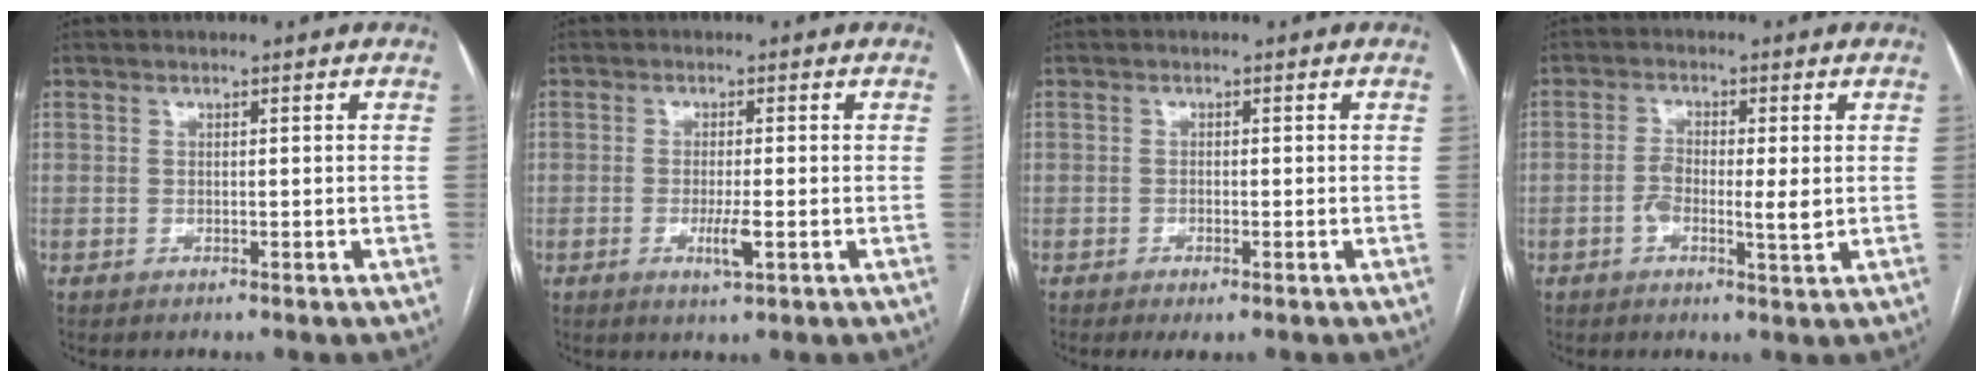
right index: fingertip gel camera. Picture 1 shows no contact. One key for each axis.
{"total": 3.3, "fx": -1.0, "fy": 0.4, "fz": 3.1, "tx": -0.059, "ty": -0.005, "tz": -0.013}
{"total": 2.0, "fx": -1.1, "fy": 0.5, "fz": 1.5, "tx": -0.025, "ty": -0.002, "tz": -0.015}
{"total": 4.6, "fx": -0.5, "fy": 1.3, "fz": 4.4, "tx": -0.083, "ty": 0.003, "tz": -0.008}